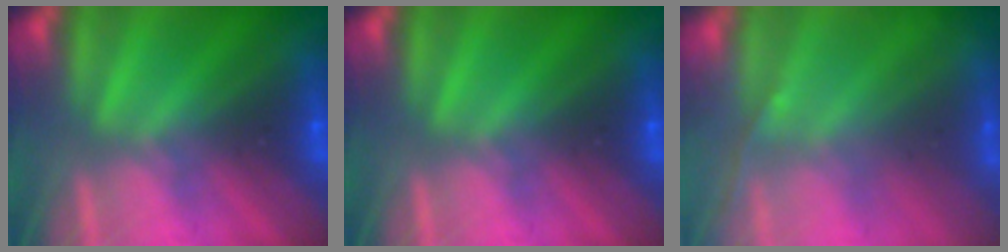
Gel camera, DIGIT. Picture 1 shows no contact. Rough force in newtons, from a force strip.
{"total": 0.0}
{"total": 1.3}